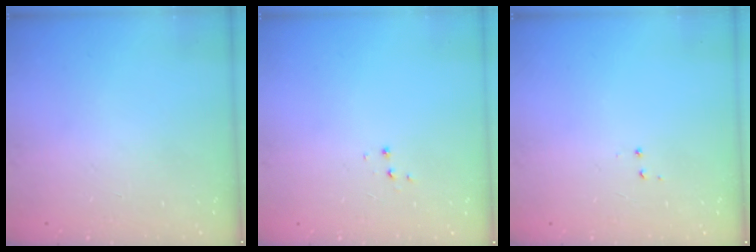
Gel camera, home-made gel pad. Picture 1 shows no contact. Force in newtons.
{"total": 3.4, "press": 3.3, "slide": 0.6}
{"total": 3.5, "press": 3.5, "slide": 0.5}